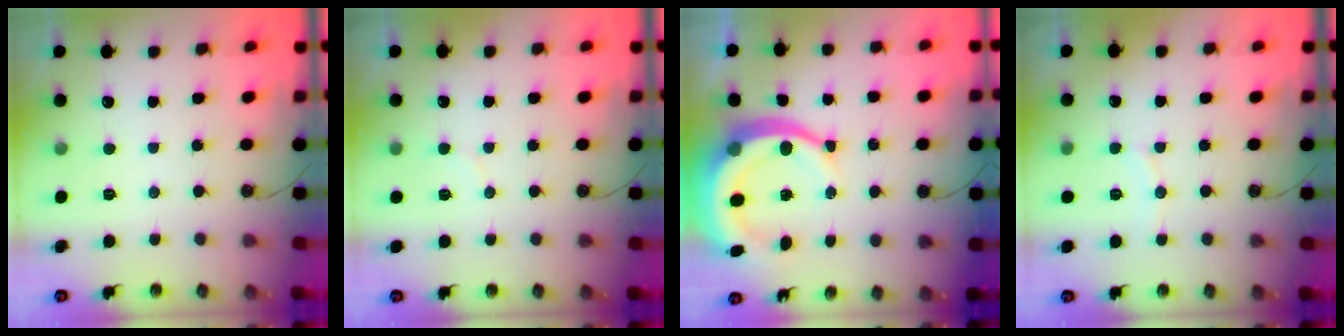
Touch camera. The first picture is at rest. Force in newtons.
{"total": 4.9, "press": 4.9, "slide": 0.3}
{"total": 14.6, "press": 14.4, "slide": 2.5}
{"total": 4.8, "press": 4.8, "slide": 0.6}